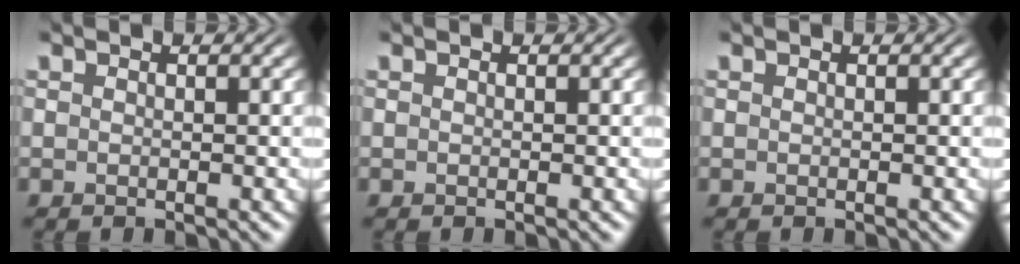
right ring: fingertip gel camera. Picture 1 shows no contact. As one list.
[{"total": 0.0}, {"total": 0.0}]